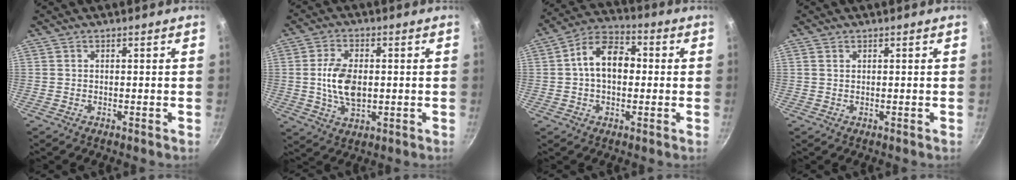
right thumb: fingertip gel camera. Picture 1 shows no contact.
{"total": 9.3, "force": [0.2, 5.5, 7.6], "torque": [-0.132, -0.002, 0.003]}
{"total": 11.4, "force": [0.8, 7.6, 8.5], "torque": [-0.112, 0.031, -0.003]}
{"total": 0.8, "force": [0.5, 0.5, 0.5], "torque": [-0.009, 0.001, 0.009]}